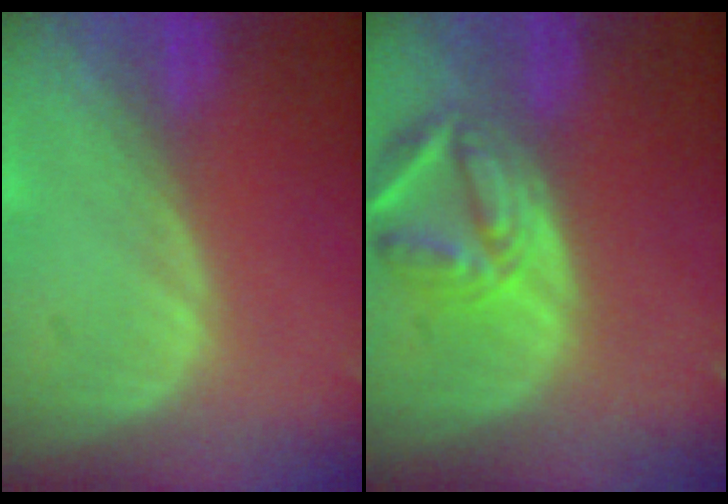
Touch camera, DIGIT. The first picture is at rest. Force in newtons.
{"total": 7.0, "press": 6.4, "slide": 2.8}